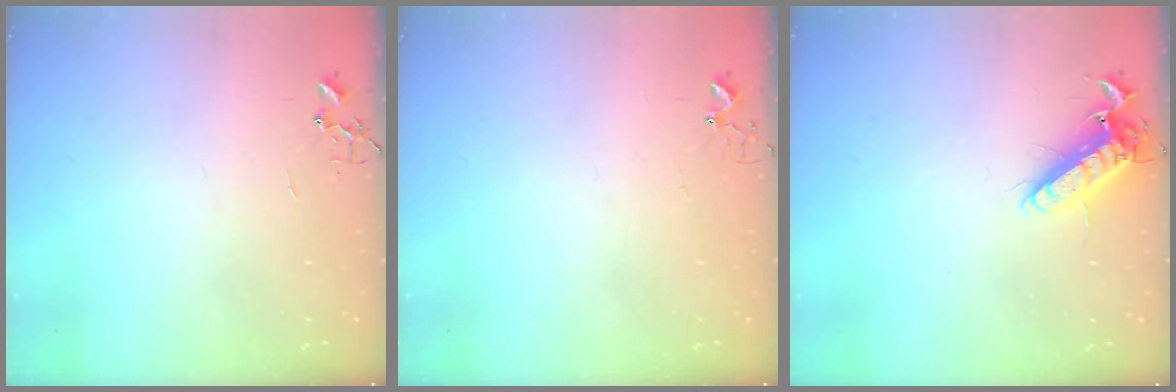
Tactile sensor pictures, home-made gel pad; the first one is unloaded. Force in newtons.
{"total": 2.7, "press": 2.7, "slide": 0.2}
{"total": 12.7, "press": 12.5, "slide": 2.1}